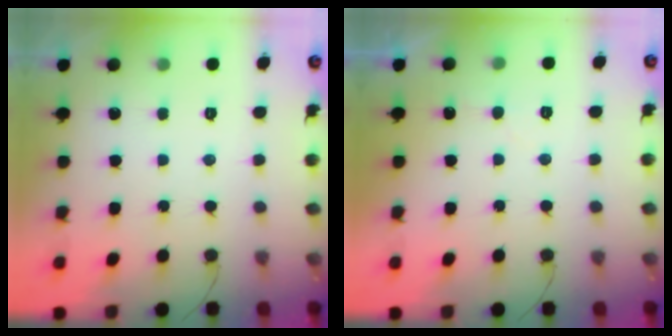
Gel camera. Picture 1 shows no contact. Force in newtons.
{"total": 3.1, "press": 3.1, "slide": 0.2}